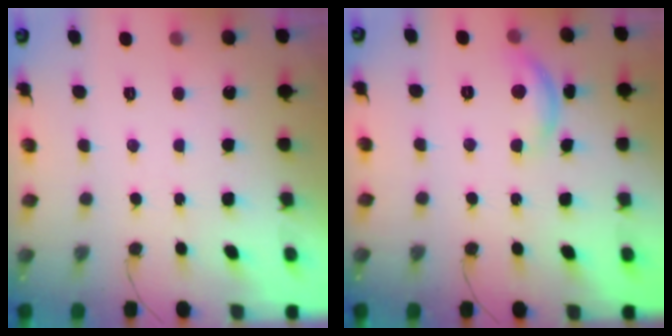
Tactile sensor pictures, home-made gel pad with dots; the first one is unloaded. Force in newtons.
{"total": 9.5, "press": 9.5, "slide": 0.4}